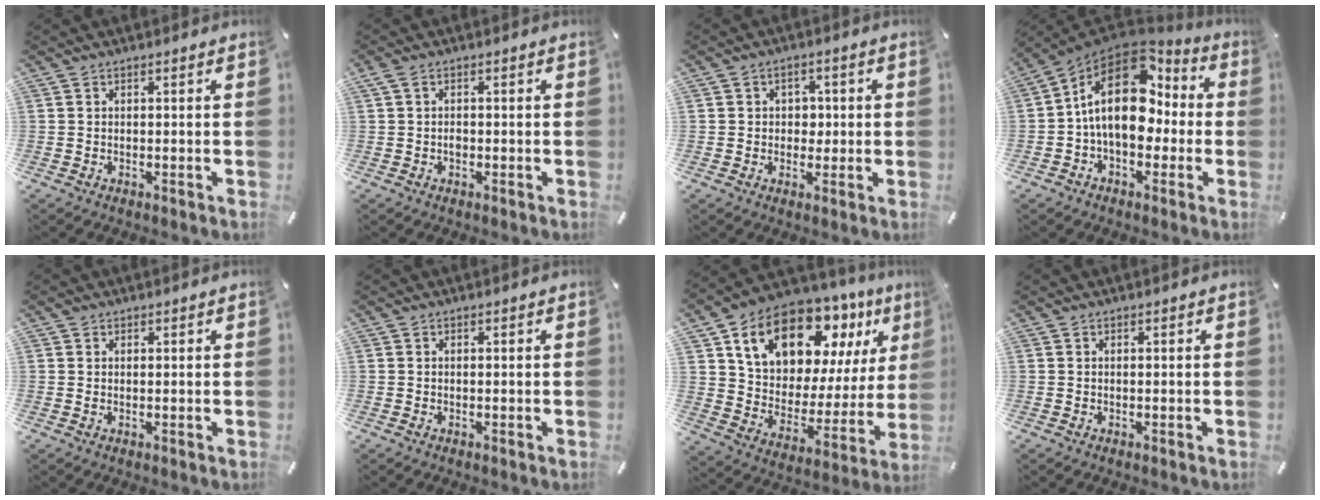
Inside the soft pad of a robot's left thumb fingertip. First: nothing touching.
{"total": 1.5, "force": [-0.4, 0.9, 1.2], "torque": [-0.023, 0.003, -0.009]}
{"total": 3.8, "force": [-0.1, 3.5, 1.4], "torque": [-0.018, 0.005, -0.008]}
{"total": 18.9, "force": [2.6, 12.3, 14.1], "torque": [-0.249, -0.008, 0.043]}
{"total": 0.8, "force": [0.5, 0.6, 0.3], "torque": [-0.007, 0.003, 0.008]}
{"total": 0.0}
{"total": 18.5, "force": [12.2, 10.7, 8.9], "torque": [-0.158, -0.075, 0.217]}
{"total": 0.0}